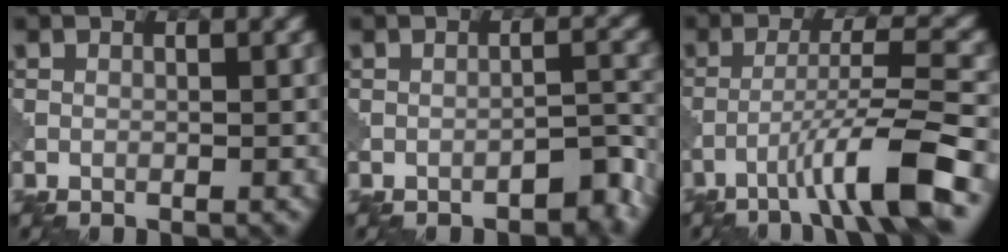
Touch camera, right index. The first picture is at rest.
{"total": 2.0, "force": [-1.8, 0.3, 0.8], "torque": [-0.009, 0.009, -0.027]}
{"total": 6.7, "force": [-3.8, 0.3, 5.5], "torque": [-0.084, 0.015, -0.072]}